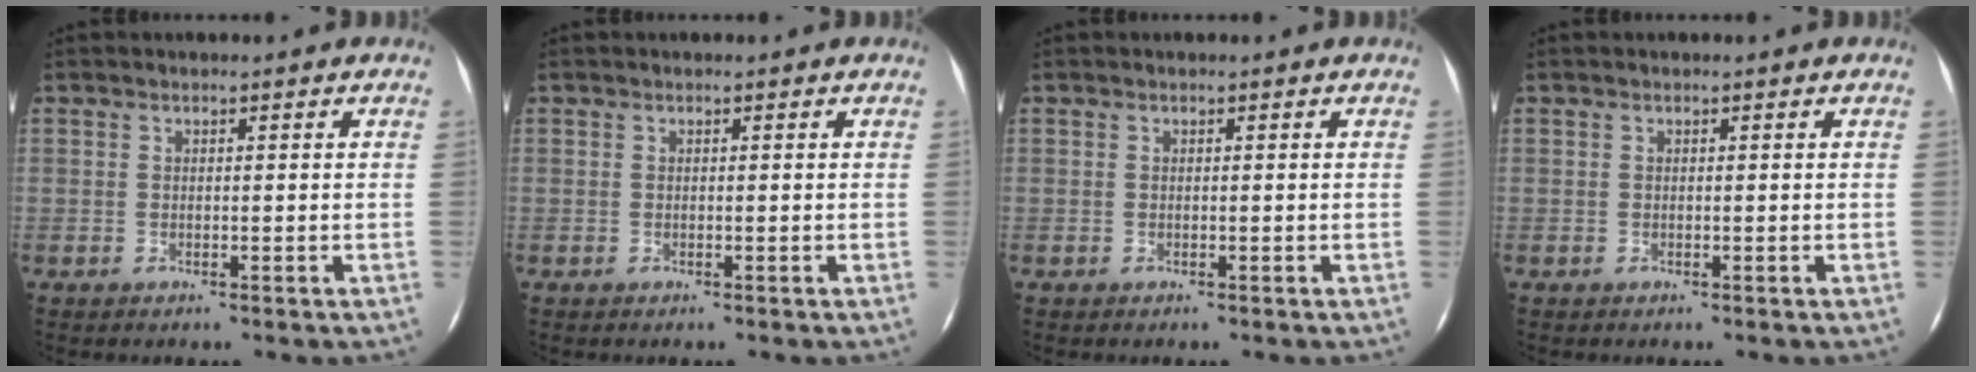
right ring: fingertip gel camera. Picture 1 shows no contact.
{"total": 0.0}
{"total": 0.0}
{"total": 0.0}